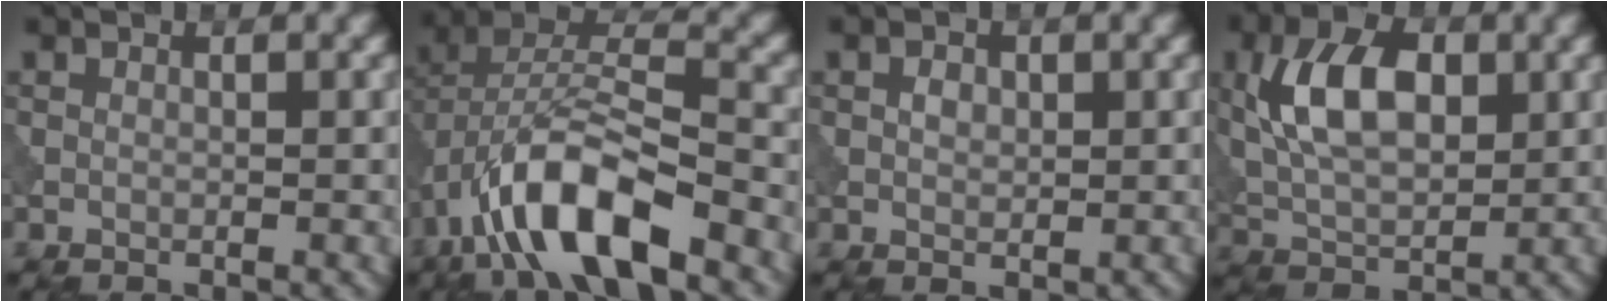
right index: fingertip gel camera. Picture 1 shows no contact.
{"total": 10.5, "force": [-5.5, 4.0, 8.0], "torque": [-0.147, 0.015, -0.104]}
{"total": 1.3, "force": [0.2, 1.1, 0.7], "torque": [-0.012, 0.001, 0.003]}
{"total": 7.9, "force": [1.6, 4.6, 6.2], "torque": [-0.118, 0.010, 0.027]}